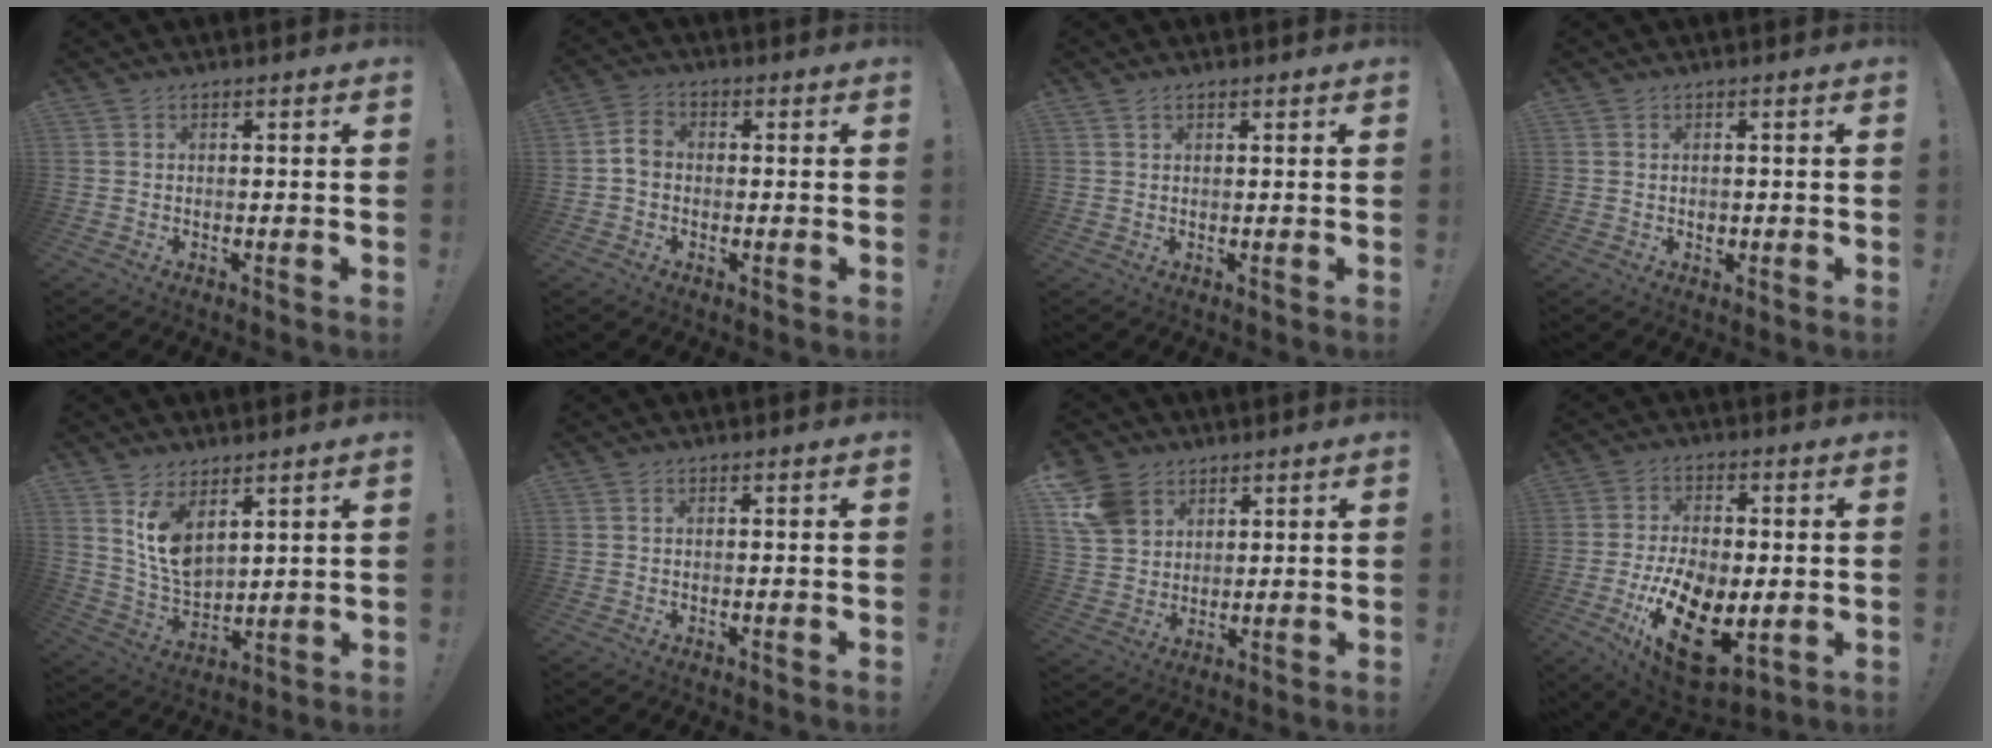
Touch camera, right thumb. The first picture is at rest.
{"total": 4.8, "force": [-0.4, 3.6, 3.1], "torque": [-0.047, 0.013, -0.004]}
{"total": 1.4, "force": [0.9, 0.6, 0.8], "torque": [-0.011, -0.001, 0.016]}
{"total": 1.1, "force": [-0.2, 1.1, 0.2], "torque": [-0.001, 0.001, -0.004]}
{"total": 10.3, "force": [6.0, 5.9, 5.9], "torque": [-0.102, -0.041, 0.117]}
{"total": 0.0}
{"total": 11.1, "force": [5.9, 8.4, 4.2], "torque": [-0.083, -0.028, 0.121]}
{"total": 18.7, "force": [-5.3, 10.4, 14.6], "torque": [-0.260, 0.019, -0.077]}